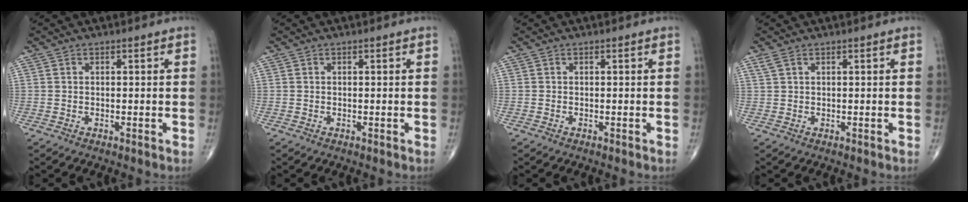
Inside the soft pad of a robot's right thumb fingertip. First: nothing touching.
{"total": 0.0}
{"total": 0.0}
{"total": 1.3, "force": [0.8, 0.5, 0.8], "torque": [-0.023, 0.013, 0.024]}